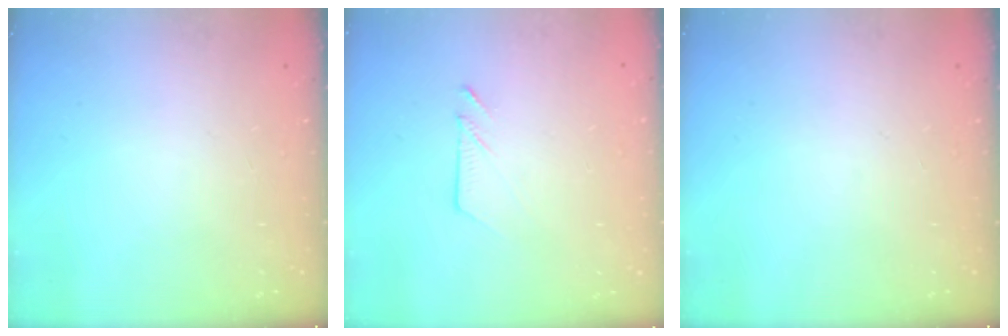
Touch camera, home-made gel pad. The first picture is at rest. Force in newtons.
{"total": 2.5, "press": 2.5, "slide": 0.4}
{"total": 0.0}